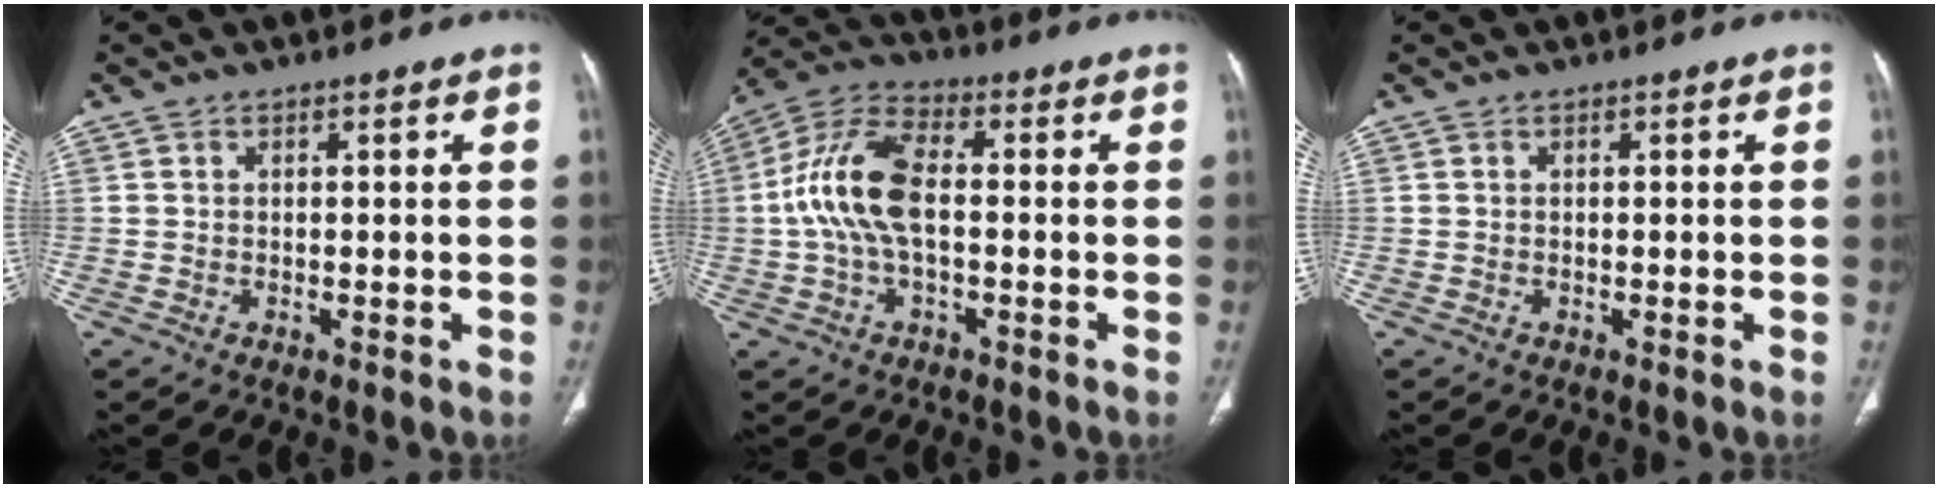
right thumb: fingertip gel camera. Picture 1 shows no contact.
{"total": 12.4, "force": [-0.3, 6.1, 10.8], "torque": [-0.231, 0.035, -0.011]}
{"total": 0.0}